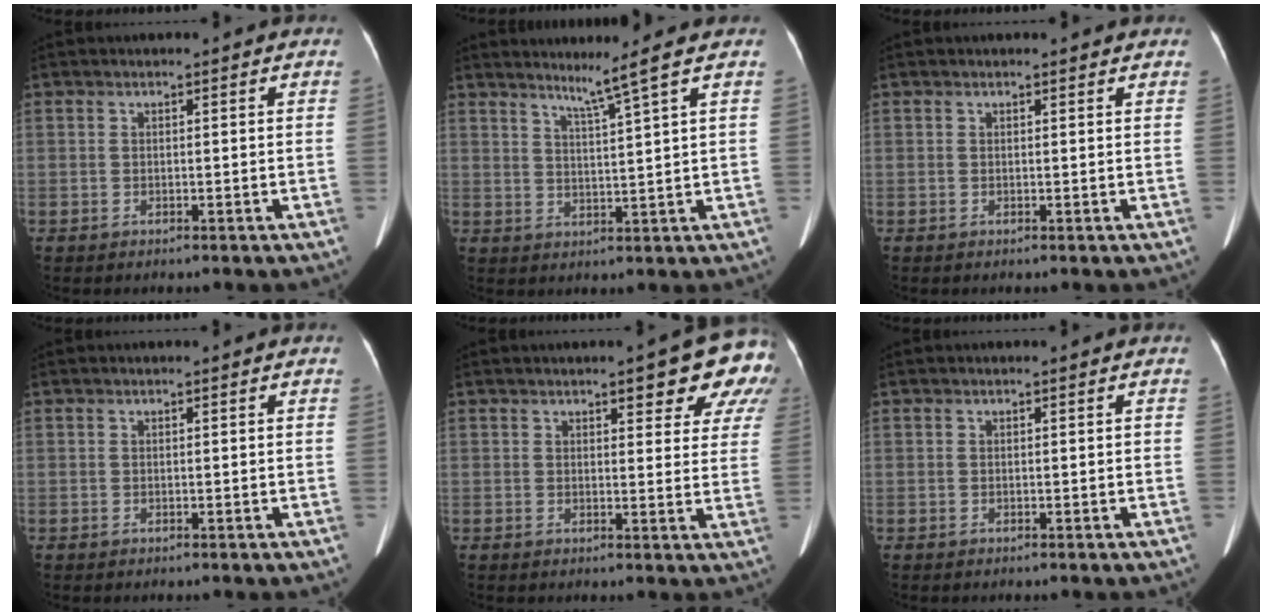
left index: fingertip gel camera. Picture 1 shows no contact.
{"total": 4.1, "force": [2.7, -2.1, 2.2], "torque": [-0.040, -0.034, 0.054]}
{"total": 3.2, "force": [2.9, 0.7, 1.1], "torque": [-0.011, 0.002, 0.028]}
{"total": 0.0}
{"total": 10.2, "force": [7.1, 2.8, 6.7], "torque": [-0.061, -0.014, 0.064]}
{"total": 0.0}